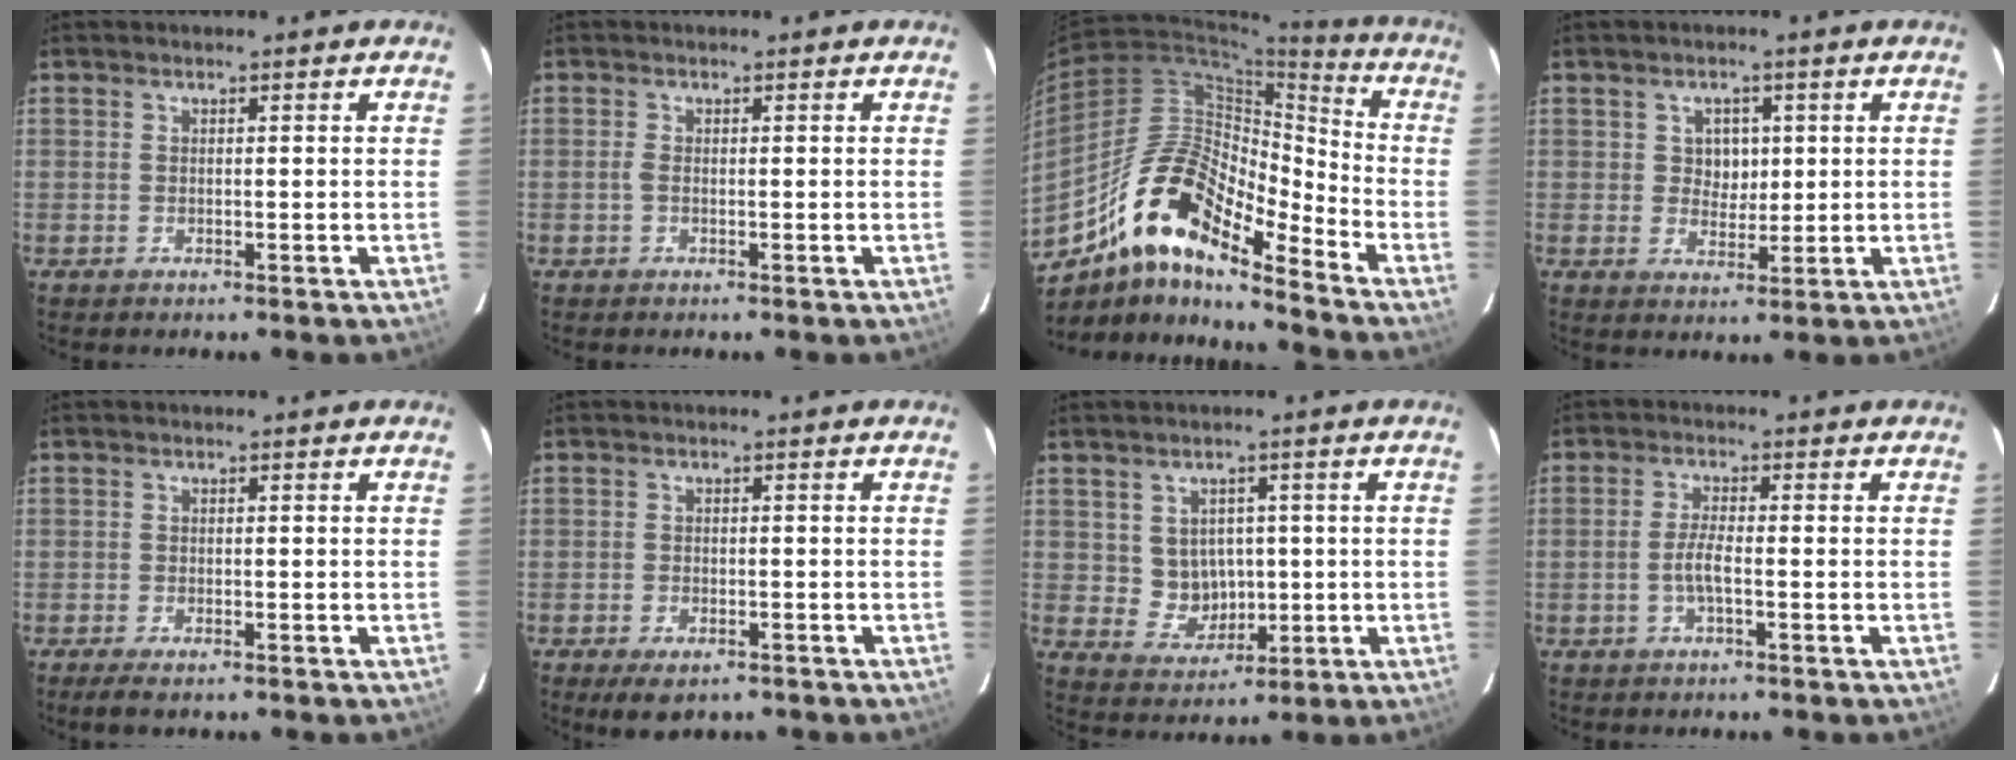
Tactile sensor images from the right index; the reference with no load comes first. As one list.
[{"total": 0.8, "force": [-0.2, 0.2, 0.8], "torque": [-0.017, 0.000, -0.005]}, {"total": 17.4, "force": [-12.4, 4.8, 11.2], "torque": [-0.189, 0.002, -0.241]}, {"total": 4.0, "force": [0.8, 3.5, 1.7], "torque": [-0.024, 0.008, 0.014]}, {"total": 2.8, "force": [-2.1, 0.7, 1.7], "torque": [-0.040, -0.009, -0.037]}, {"total": 5.2, "force": [-3.6, 2.4, 2.9], "torque": [-0.064, -0.018, -0.053]}, {"total": 6.0, "force": [0.5, 5.7, 1.8], "torque": [-0.040, 0.006, 0.026]}, {"total": 3.0, "force": [-1.1, 0.4, 2.7], "torque": [-0.056, -0.001, -0.020]}]